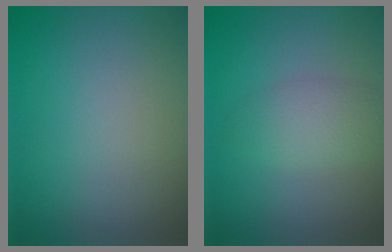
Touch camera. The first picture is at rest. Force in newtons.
{"total": 2.7, "press": 2.7, "slide": 0.1}